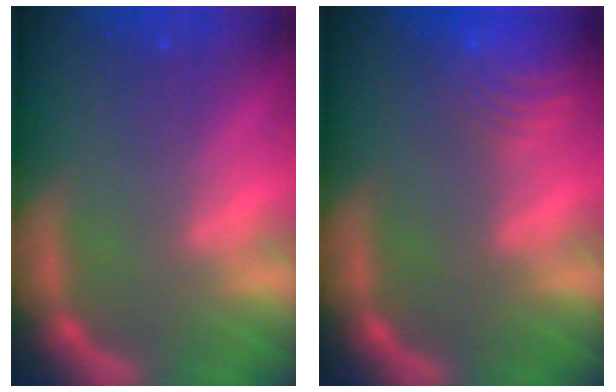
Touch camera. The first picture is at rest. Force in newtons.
{"total": 8.5}